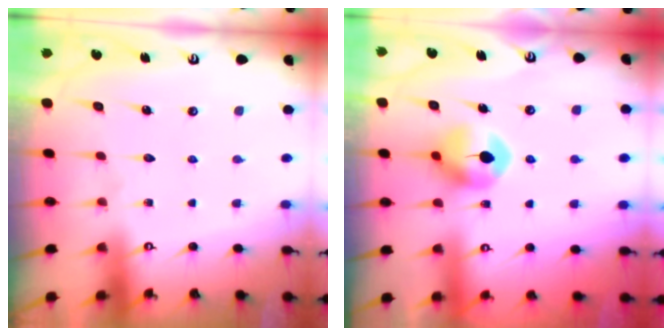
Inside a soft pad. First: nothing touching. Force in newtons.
{"total": 8.6, "press": 8.6, "slide": 0.3}